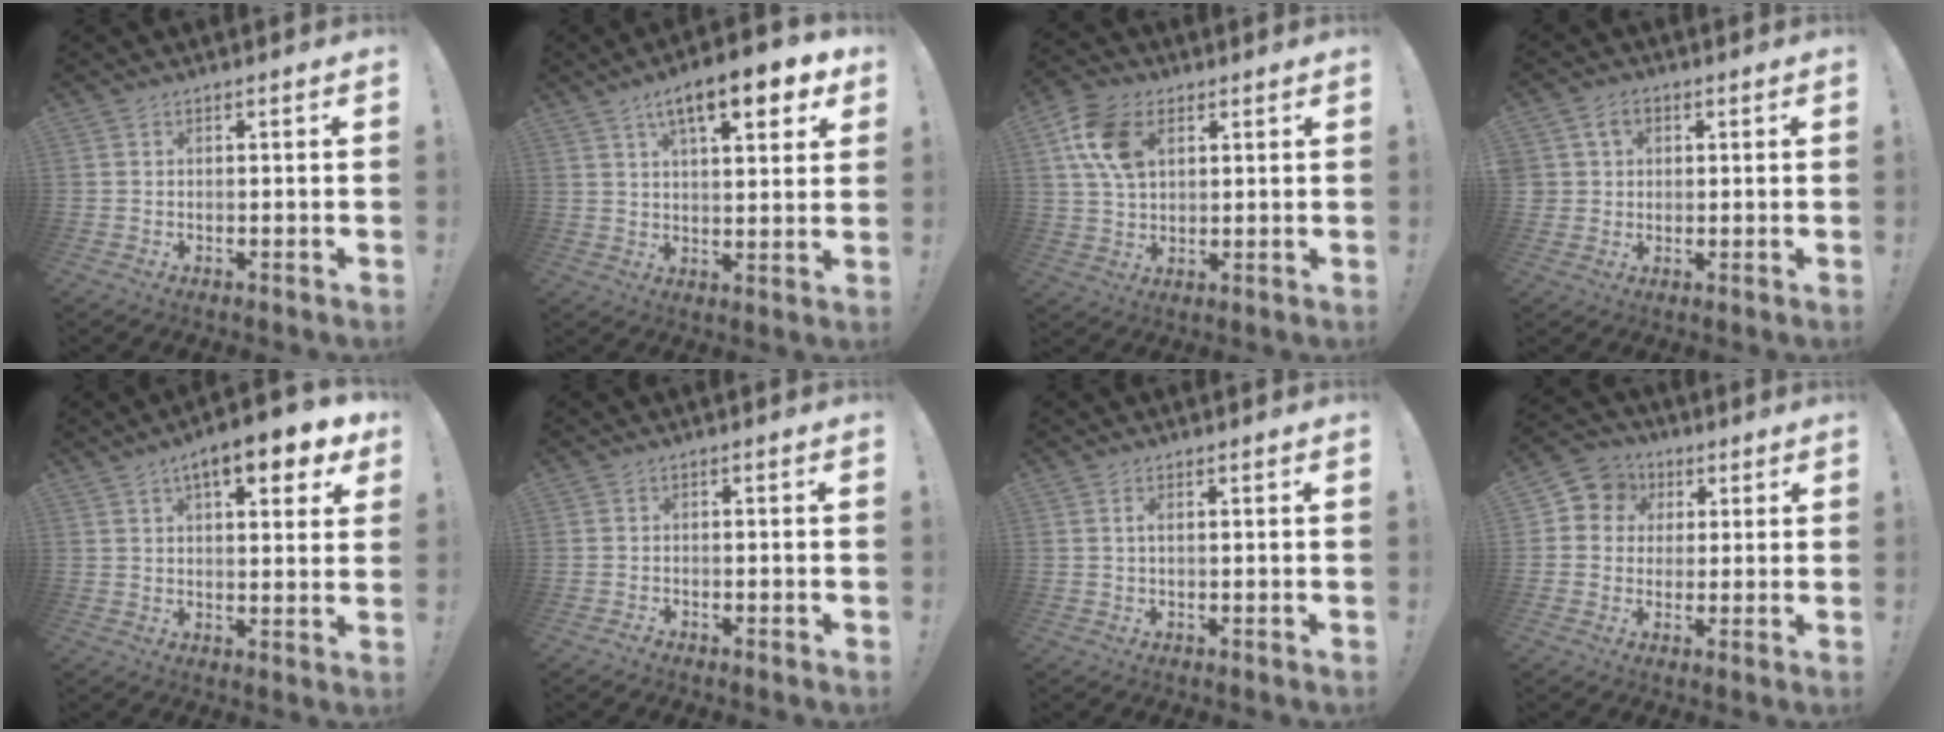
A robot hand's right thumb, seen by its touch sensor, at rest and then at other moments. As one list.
[{"total": 12.9, "force": [6.7, 3.8, 10.4], "torque": [-0.156, -0.026, 0.104]}, {"total": 12.5, "force": [4.6, 8.2, 8.2], "torque": [-0.159, -0.001, 0.087]}, {"total": 4.9, "force": [1.6, 4.2, 1.9], "torque": [-0.038, 0.007, 0.034]}, {"total": 10.0, "force": [5.4, 3.1, 7.9], "torque": [-0.105, -0.023, 0.086]}, {"total": 1.6, "force": [-1.5, 0.3, 0.5], "torque": [-0.009, 0.005, -0.025]}, {"total": 1.5, "force": [0.3, 0.4, 1.4], "torque": [-0.021, -0.001, 0.002]}, {"total": 7.2, "force": [0.9, 6.9, 1.8], "torque": [-0.025, 0.004, 0.024]}]